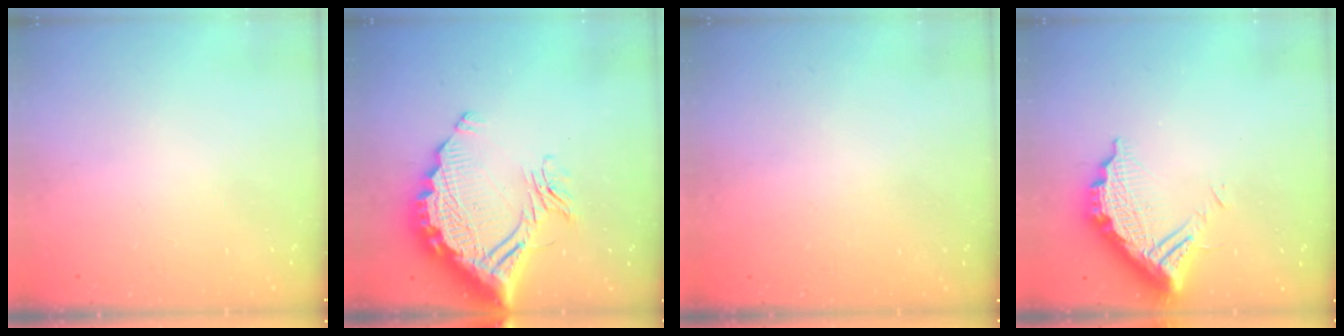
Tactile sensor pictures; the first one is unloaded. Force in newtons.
{"total": 19.1, "press": 19.0, "slide": 1.9}
{"total": 3.9, "press": 3.9, "slide": 0.2}
{"total": 13.7, "press": 13.7, "slide": 1.0}